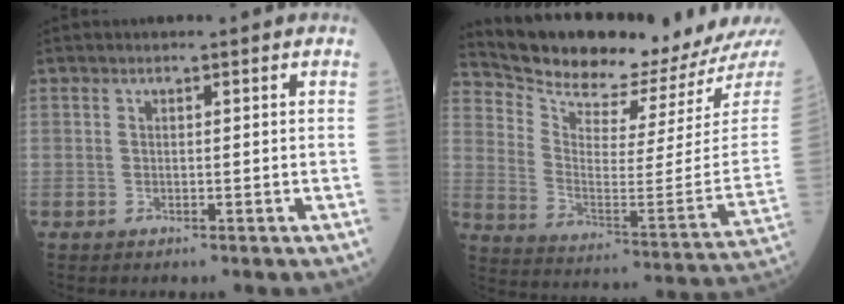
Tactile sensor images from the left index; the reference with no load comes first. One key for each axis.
{"total": 19.0, "fx": 18.3, "fy": 0.4, "fz": 5.2, "tx": -0.111, "ty": -0.098, "tz": 0.270}